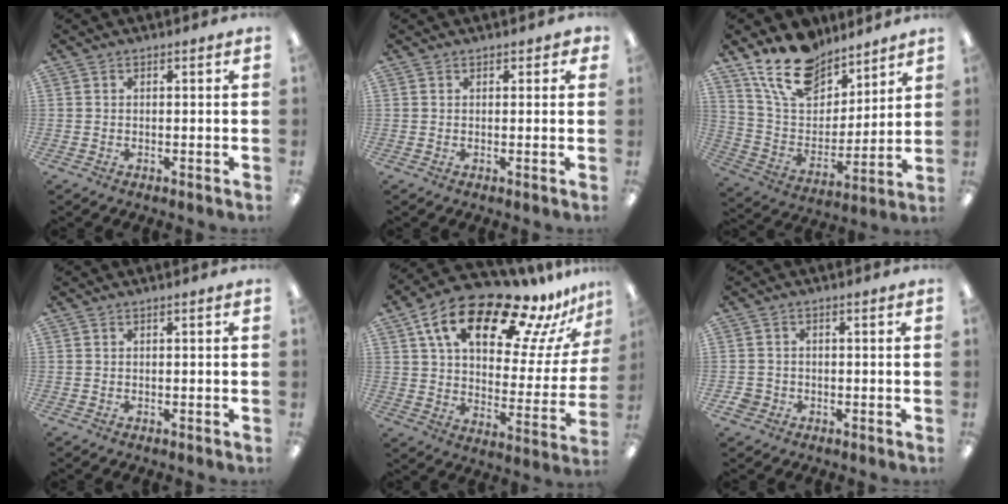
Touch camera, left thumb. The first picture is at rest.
{"total": 1.2, "force": [0.7, 0.9, 0.4], "torque": [0.001, 0.000, 0.011]}
{"total": 17.8, "force": [13.4, 9.4, 7.2], "torque": [-0.144, -0.076, 0.250]}
{"total": 0.0}
{"total": 21.1, "force": [13.9, 8.4, 13.5], "torque": [-0.216, -0.086, 0.231]}
{"total": 3.0, "force": [-1.3, 2.7, 0.5], "torque": [-0.007, 0.007, -0.023]}